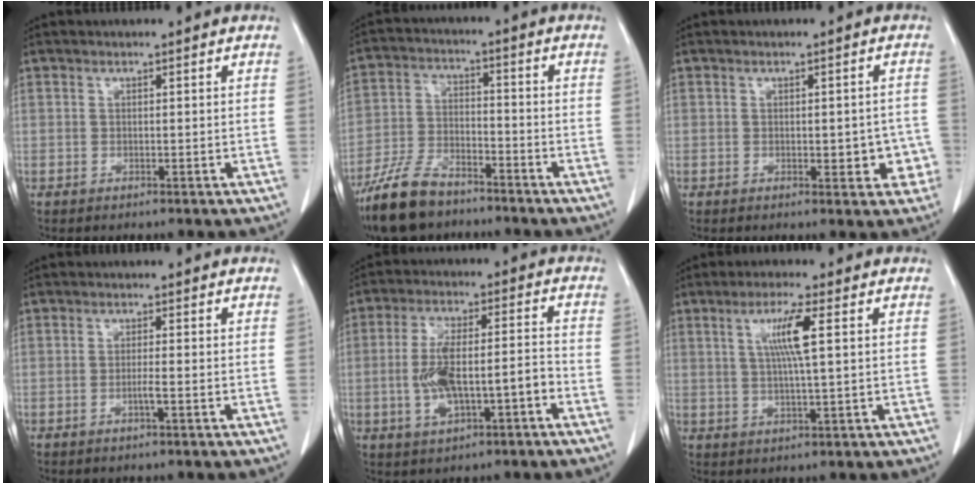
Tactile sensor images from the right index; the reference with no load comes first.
{"total": 10.2, "force": [-7.9, 4.1, 5.0], "torque": [-0.110, -0.016, -0.153]}
{"total": 4.3, "force": [-1.0, 2.2, 3.5], "torque": [-0.026, 0.010, -0.005]}
{"total": 1.4, "force": [-0.5, -0.2, 1.3], "torque": [-0.024, 0.000, -0.009]}
{"total": 9.9, "force": [-2.9, 2.7, 9.1], "torque": [-0.173, 0.019, -0.043]}
{"total": 5.9, "force": [1.6, -0.3, 5.7], "torque": [-0.107, 0.000, 0.032]}